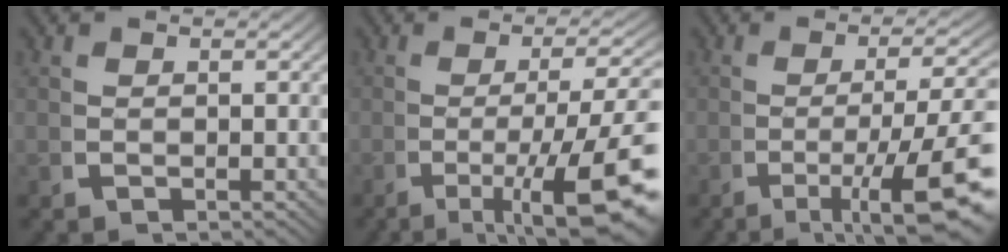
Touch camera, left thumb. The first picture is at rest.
{"total": 10.1, "force": [-3.3, 4.3, 8.6], "torque": [-0.137, -0.037, -0.026]}
{"total": 9.1, "force": [-3.1, 3.6, 7.7], "torque": [-0.119, -0.030, -0.028]}